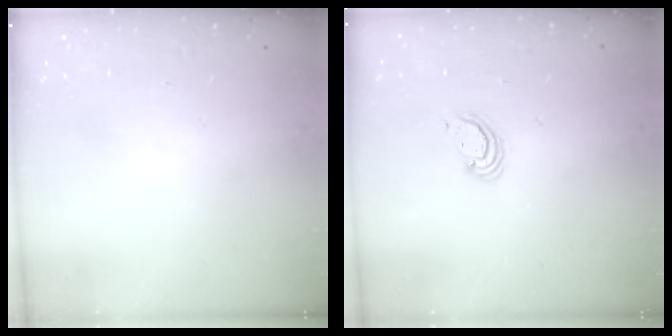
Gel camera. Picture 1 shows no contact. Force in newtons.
{"total": 2.5, "press": 2.5, "slide": 0.2}